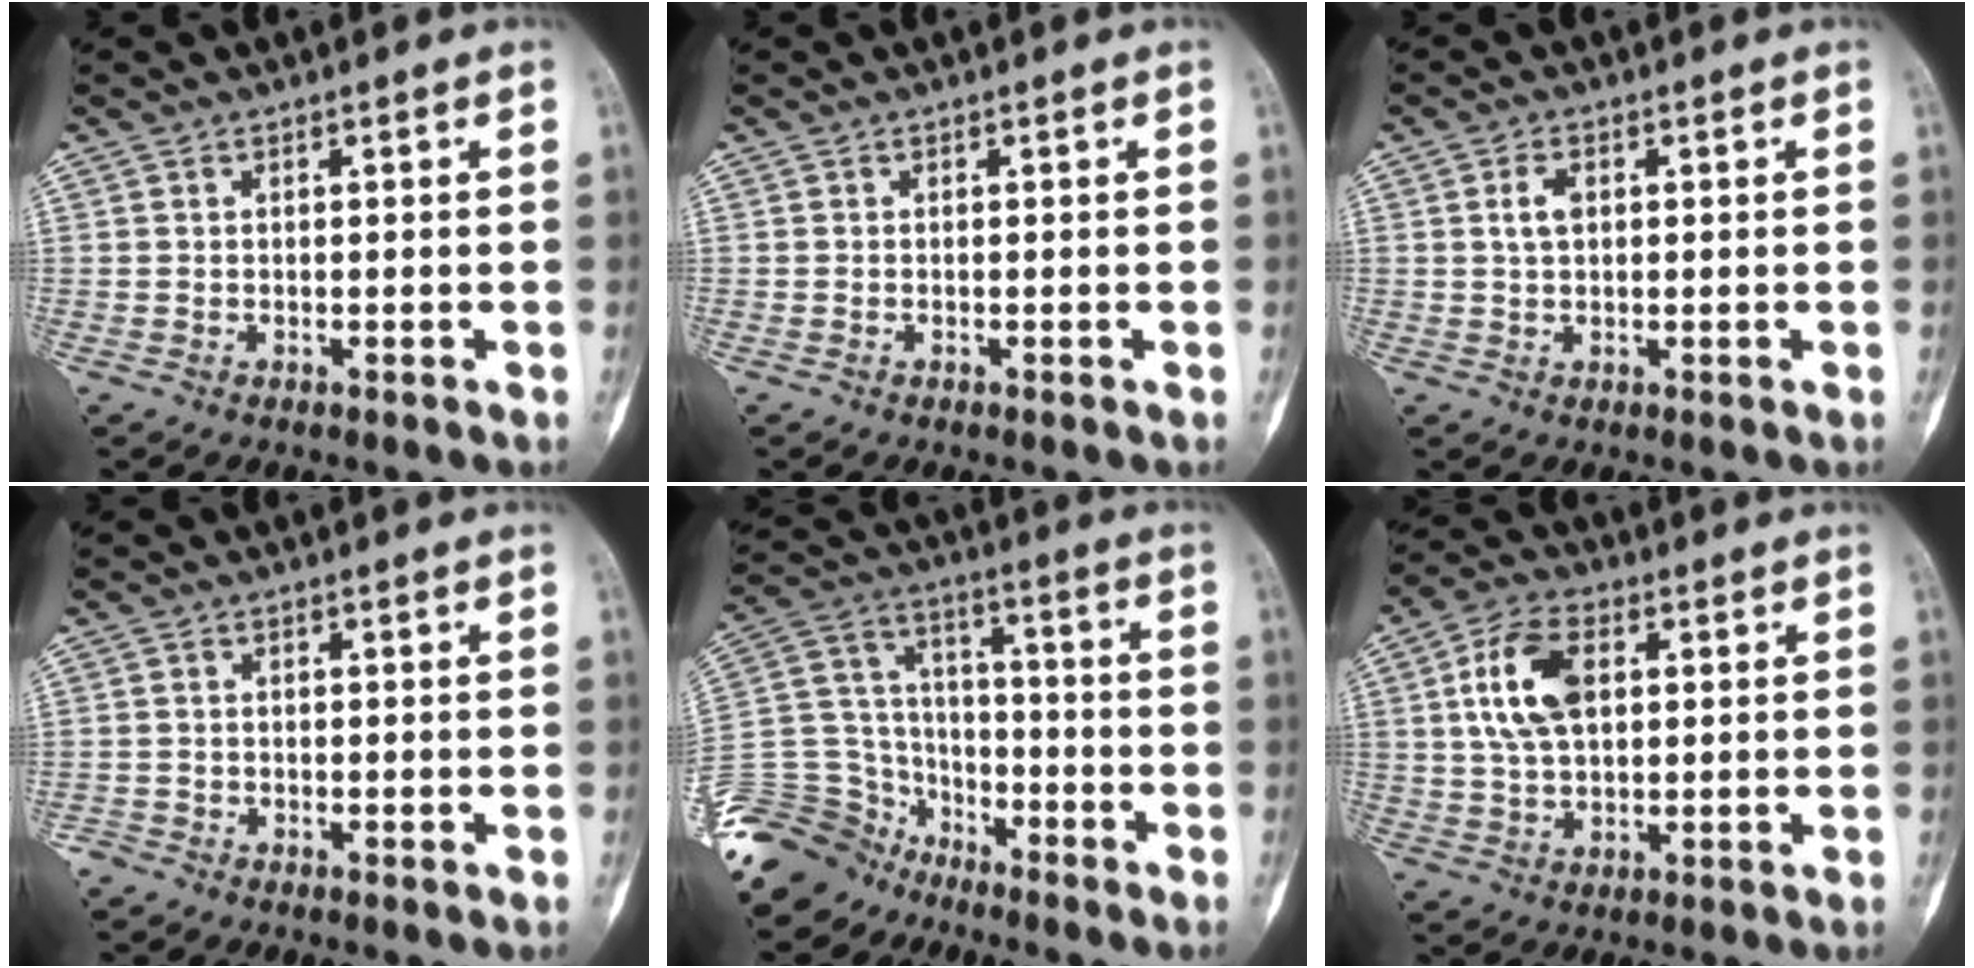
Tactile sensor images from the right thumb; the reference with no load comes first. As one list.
[{"total": 0.0}, {"total": 3.0, "force": [0.7, 1.9, 2.2], "torque": [-0.039, 0.004, 0.013]}, {"total": 1.3, "force": [-1.1, 0.7, -0.1], "torque": [0.005, 0.002, -0.026]}, {"total": 17.5, "force": [-13.2, 11.0, 3.2], "torque": [-0.060, 0.093, -0.245]}, {"total": 11.2, "force": [2.5, 6.8, 8.6], "torque": [-0.157, 0.008, 0.044]}]